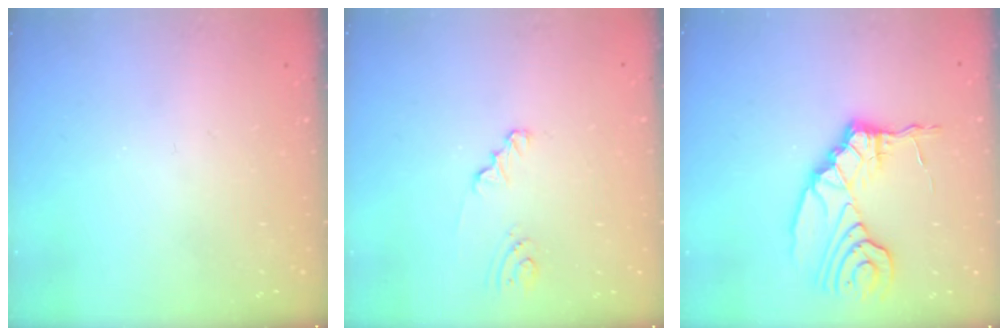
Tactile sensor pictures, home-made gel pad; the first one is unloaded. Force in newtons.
{"total": 2.1, "press": 2.1, "slide": 0.2}
{"total": 9.3, "press": 9.3, "slide": 0.4}